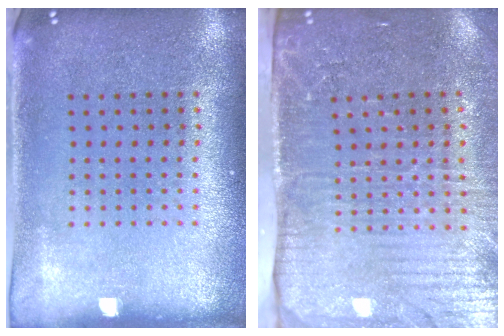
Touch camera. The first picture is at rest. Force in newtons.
{"total": 4.4, "press": 3.7, "slide": 2.5}